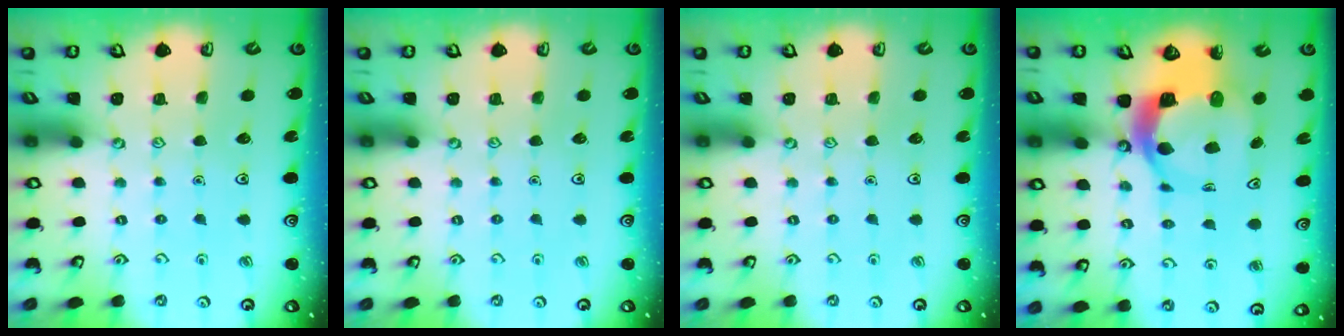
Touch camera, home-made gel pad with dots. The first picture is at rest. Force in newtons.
{"total": 0.0}
{"total": 0.0}
{"total": 8.9, "press": 8.9, "slide": 1.2}